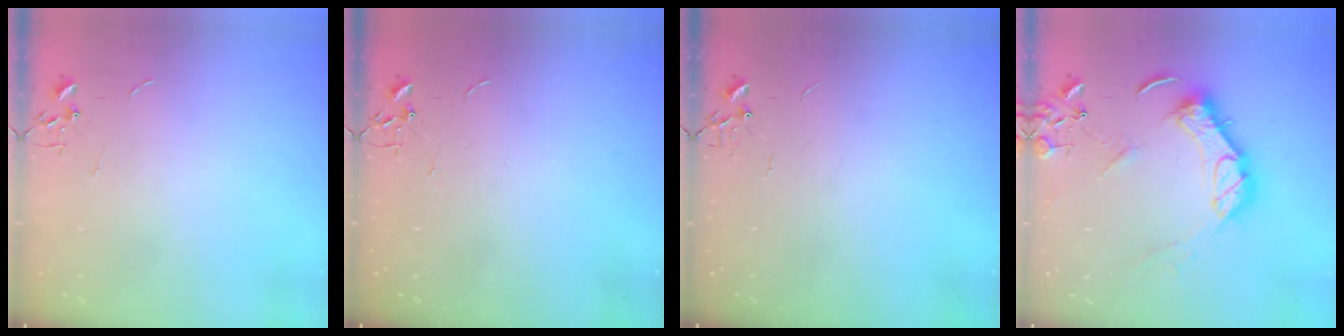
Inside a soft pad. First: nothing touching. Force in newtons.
{"total": 0.0}
{"total": 0.0}
{"total": 15.7, "press": 15.5, "slide": 2.2}